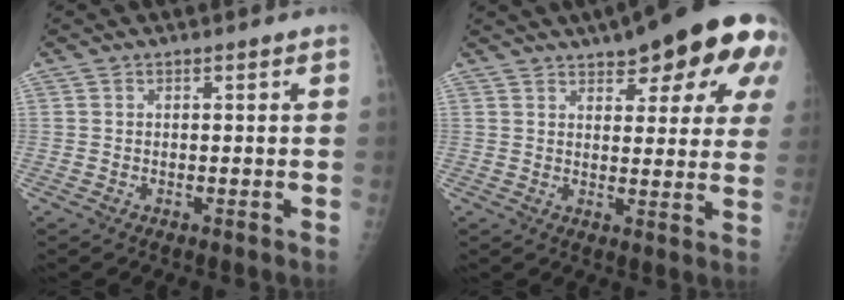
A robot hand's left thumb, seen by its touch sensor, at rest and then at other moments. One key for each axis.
{"total": 20.8, "fx": 11.0, "fy": 7.1, "fz": 16.1, "tx": -0.193, "ty": -0.005, "tz": 0.134}